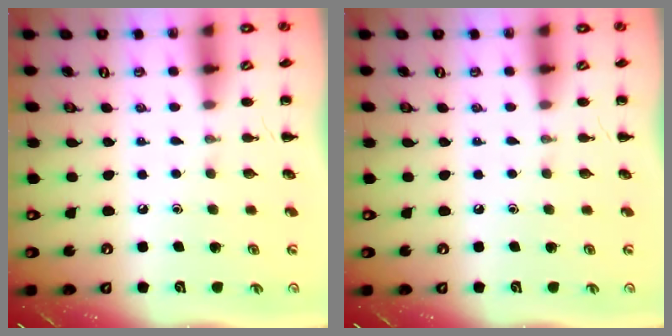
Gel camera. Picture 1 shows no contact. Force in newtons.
{"total": 0.0}